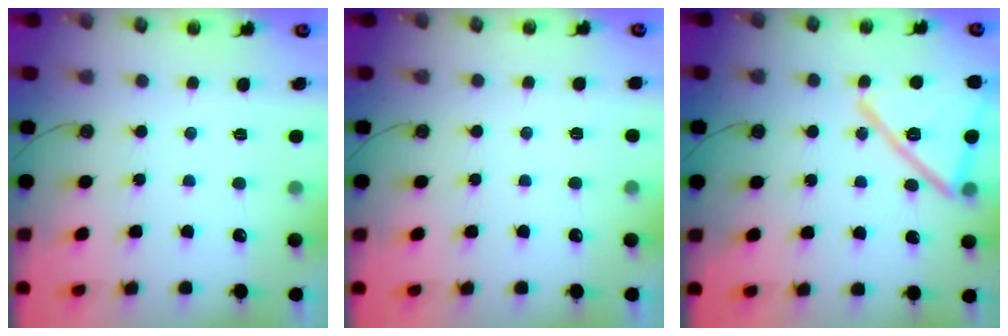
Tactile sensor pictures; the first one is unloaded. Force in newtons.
{"total": 2.5, "press": 2.4, "slide": 0.8}
{"total": 18.2, "press": 18.0, "slide": 2.9}